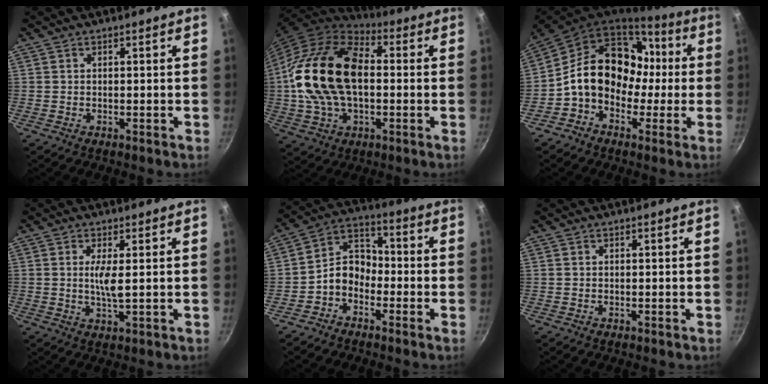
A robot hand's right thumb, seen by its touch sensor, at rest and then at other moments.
{"total": 21.4, "force": [0.6, 13.5, 16.5], "torque": [-0.294, 0.028, 0.004]}
{"total": 18.2, "force": [0.0, 14.1, 11.6], "torque": [-0.155, 0.057, -0.010]}
{"total": 3.6, "force": [0.7, 0.5, 3.5], "torque": [-0.077, -0.008, 0.015]}
{"total": 7.5, "force": [-3.1, 5.6, 3.9], "torque": [-0.041, 0.046, -0.078]}
{"total": 0.0}